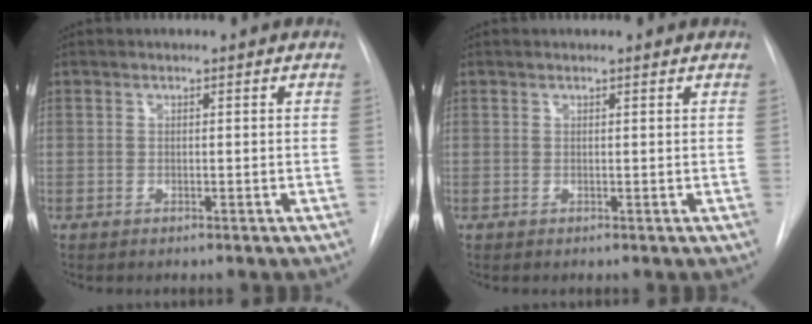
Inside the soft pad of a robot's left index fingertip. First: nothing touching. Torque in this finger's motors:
{"motor_torque": [-0.55, 0.02, -0.16, 0.00]}